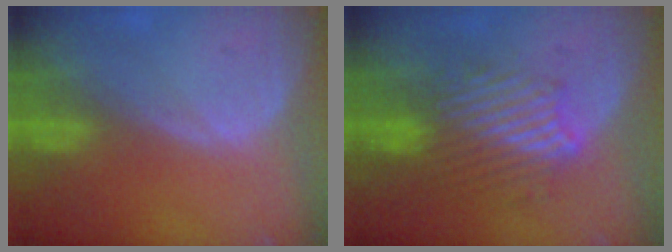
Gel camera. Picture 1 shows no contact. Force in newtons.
{"total": 9.3, "press": 8.4, "slide": 3.9}